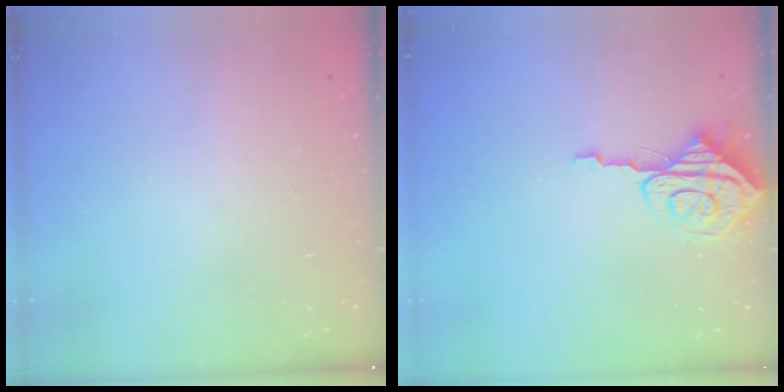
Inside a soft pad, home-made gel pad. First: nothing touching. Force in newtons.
{"total": 7.8, "press": 7.7, "slide": 0.7}